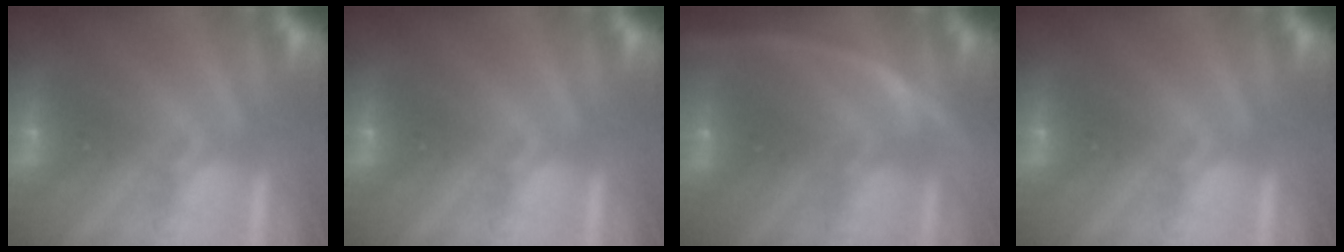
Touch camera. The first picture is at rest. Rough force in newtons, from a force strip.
{"total": 0.0}
{"total": 3.0}
{"total": 0.0}